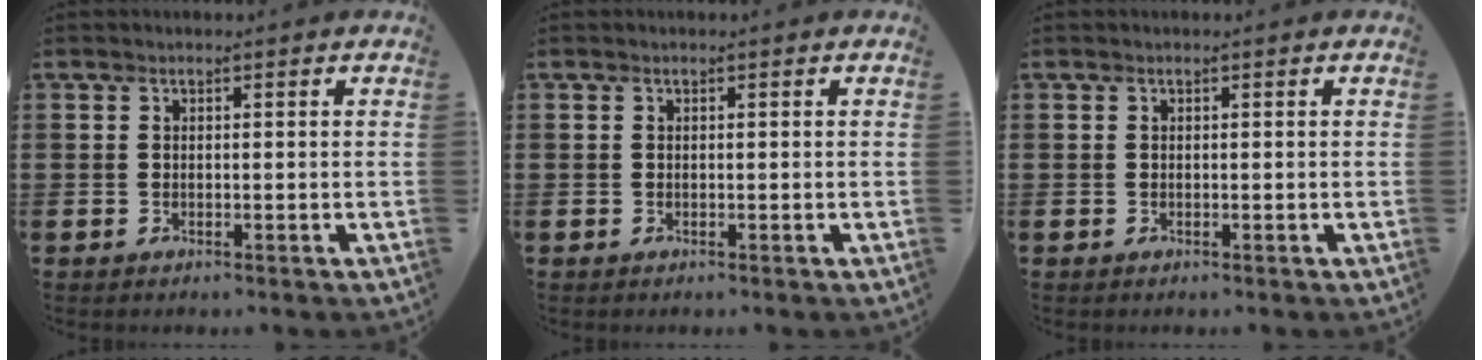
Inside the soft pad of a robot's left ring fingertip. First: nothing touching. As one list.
[{"total": 0.0}, {"total": 0.0}]